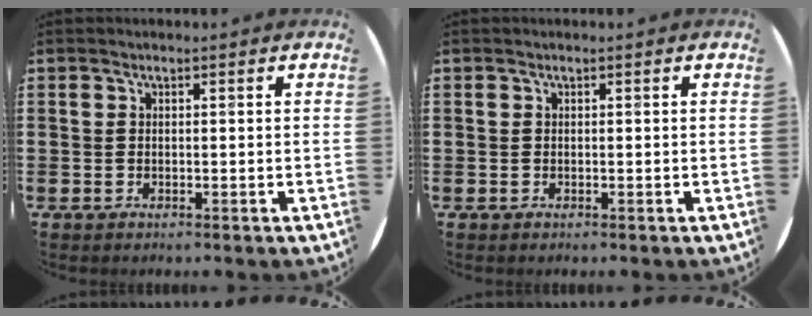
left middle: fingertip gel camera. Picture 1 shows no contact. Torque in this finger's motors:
{"motor_torque": [0.33, -0.28, 0.02, 0.02]}